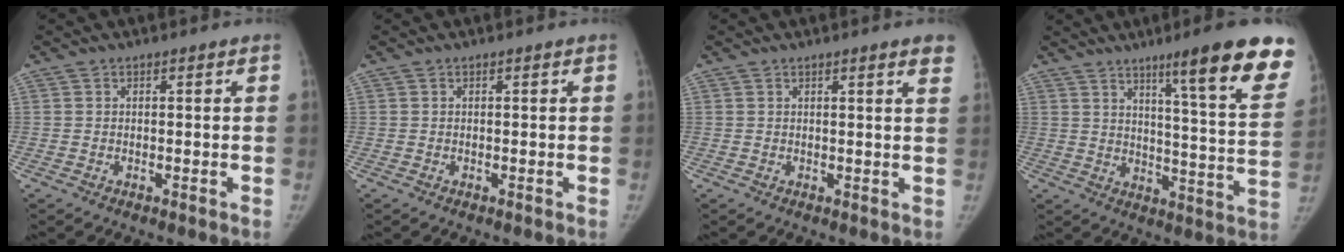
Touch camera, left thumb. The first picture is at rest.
{"total": 0.0}
{"total": 4.0, "force": [2.8, 0.4, 2.8], "torque": [-0.023, -0.006, 0.024]}
{"total": 20.1, "force": [12.8, 2.2, 15.4], "torque": [-0.176, -0.063, 0.172]}